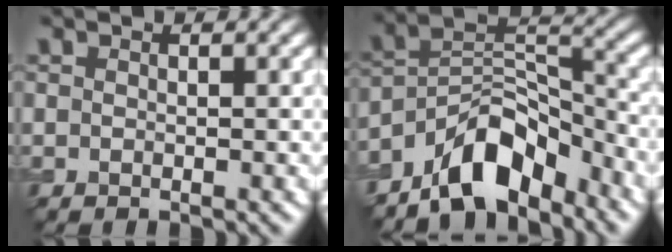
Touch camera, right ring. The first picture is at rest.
{"total": 8.1, "force": [-5.9, 3.7, 4.1], "torque": [-0.051, 0.006, -0.116]}